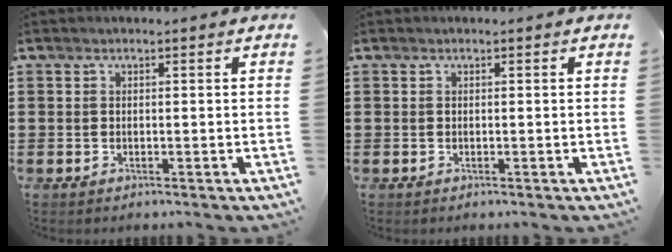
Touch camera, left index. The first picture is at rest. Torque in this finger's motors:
{"motor_torque": [-0.06, -0.04, 0.00, -0.01]}